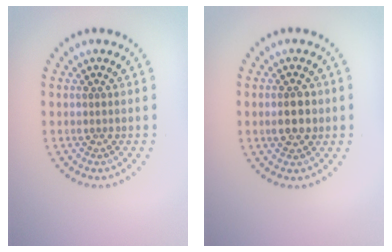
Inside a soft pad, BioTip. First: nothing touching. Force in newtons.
{"total": 2.4, "press": 2.4, "slide": 0.1}